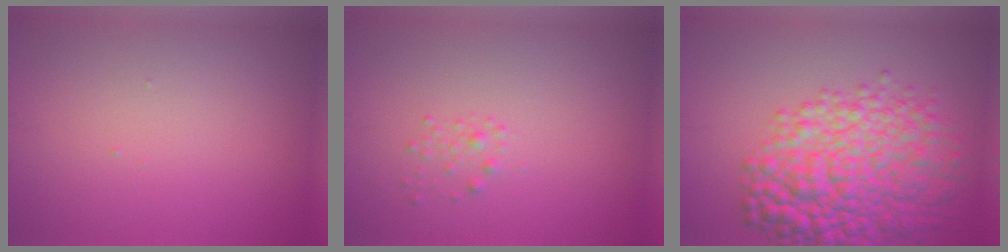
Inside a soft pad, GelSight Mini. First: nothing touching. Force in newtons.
{"total": 0.9, "press": 0.9, "slide": 0.1}
{"total": 9.3, "press": 9.3, "slide": 0.1}